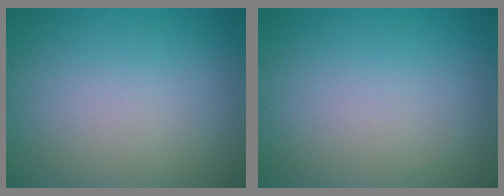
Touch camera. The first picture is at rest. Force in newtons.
{"total": 0.0}